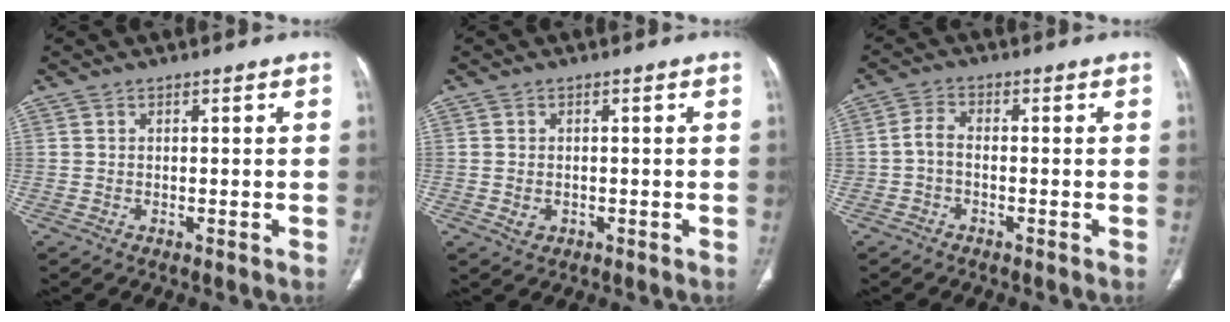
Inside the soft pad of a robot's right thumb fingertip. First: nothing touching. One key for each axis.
{"total": 2.1, "fx": -0.4, "fy": 1.7, "fz": 1.1, "tx": -0.017, "ty": 0.002, "tz": 0.000}
{"total": 3.0, "fx": -0.9, "fy": 1.9, "fz": 2.2, "tx": -0.043, "ty": 0.016, "tz": -0.023}